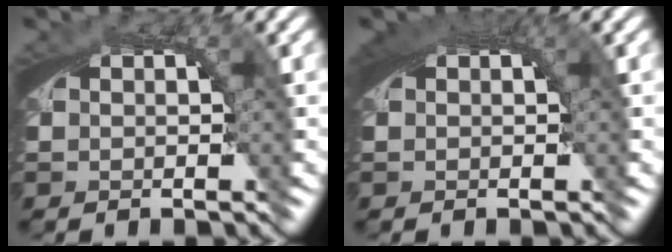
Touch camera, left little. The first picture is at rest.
{"total": 2.1, "force": [0.8, 0.4, 1.9], "torque": [-0.024, 0.007, 0.013]}